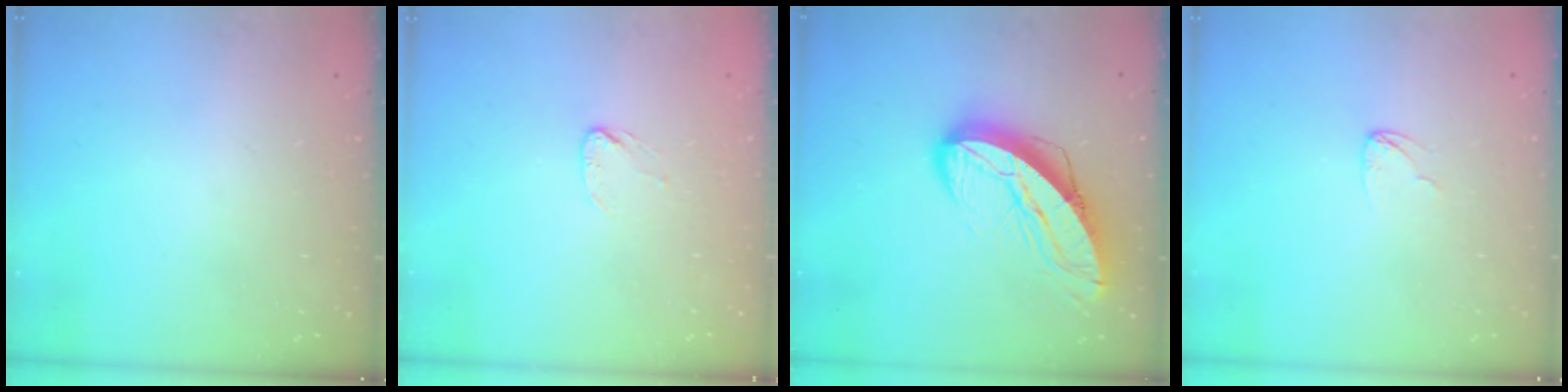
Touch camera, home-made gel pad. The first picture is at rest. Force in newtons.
{"total": 2.7, "press": 2.7, "slide": 0.2}
{"total": 13.6, "press": 13.5, "slide": 1.5}
{"total": 2.7, "press": 2.7, "slide": 0.1}